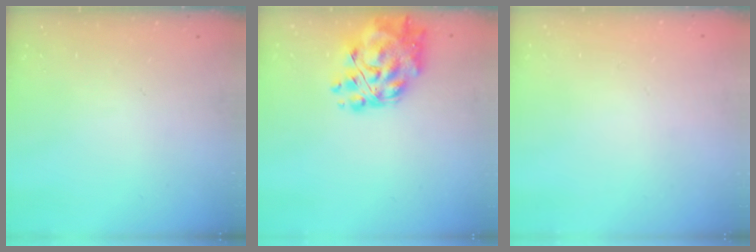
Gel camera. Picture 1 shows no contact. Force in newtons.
{"total": 15.7, "press": 14.8, "slide": 5.0}
{"total": 1.7, "press": 1.6, "slide": 0.2}